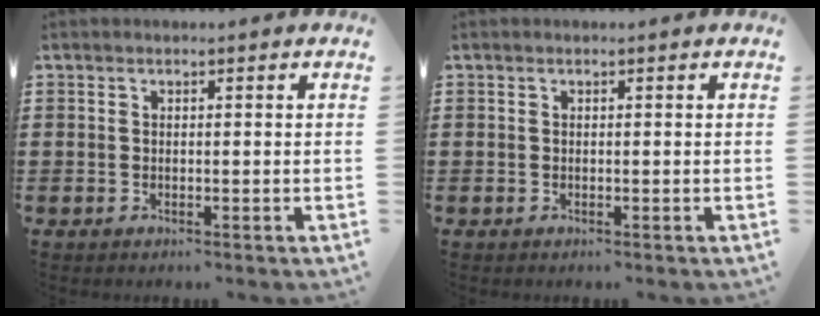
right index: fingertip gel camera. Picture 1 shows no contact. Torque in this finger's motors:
{"motor_torque": [0.00, 0.00, 0.00, 0.00]}